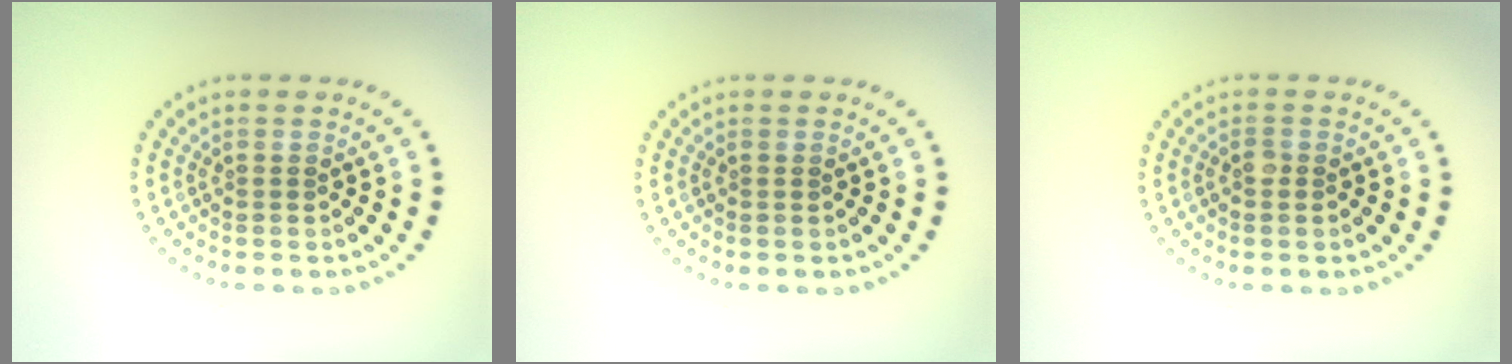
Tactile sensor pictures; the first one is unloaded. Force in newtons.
{"total": 0.0}
{"total": 0.6, "press": 0.5, "slide": 0.3}